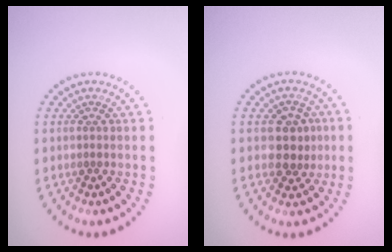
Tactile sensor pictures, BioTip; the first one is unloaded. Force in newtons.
{"total": 2.7, "press": 2.5, "slide": 0.8}